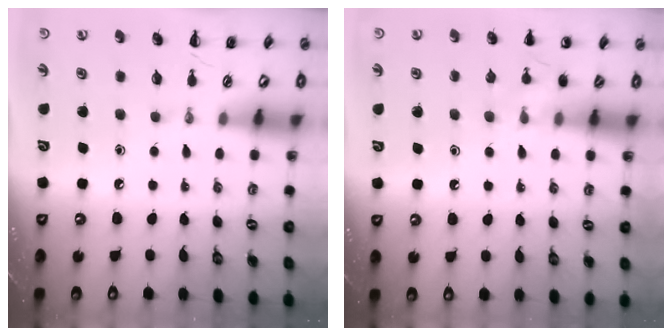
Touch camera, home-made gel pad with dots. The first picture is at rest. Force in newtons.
{"total": 7.4, "press": 7.1, "slide": 2.0}